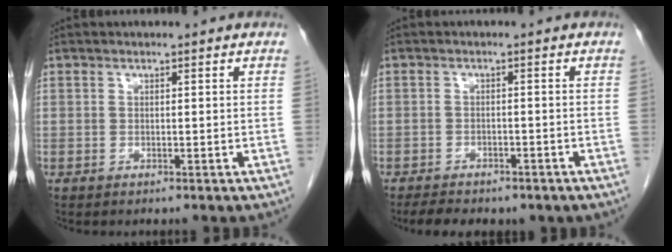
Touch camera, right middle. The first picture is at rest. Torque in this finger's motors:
{"motor_torque": [1.07, -1.05, 0.11, 0.04]}